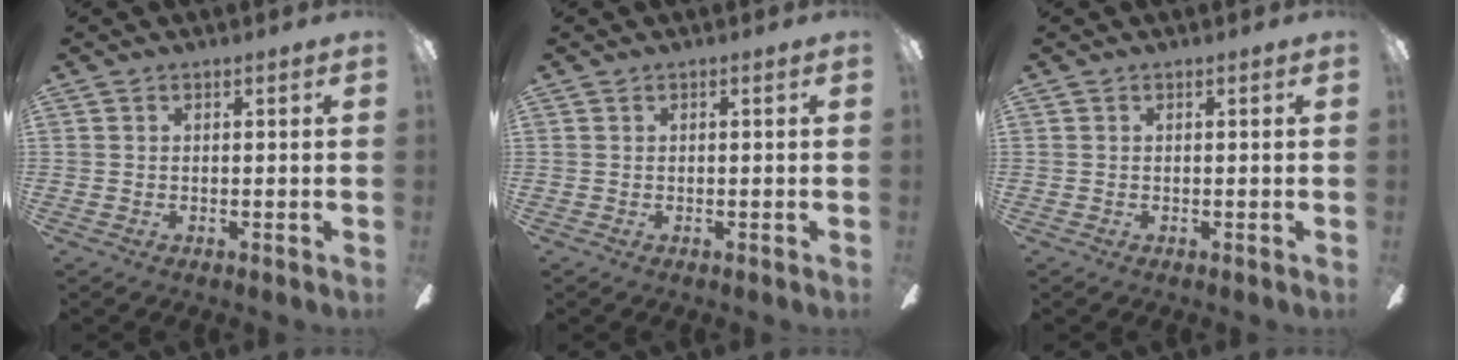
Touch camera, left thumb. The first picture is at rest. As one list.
[{"total": 0.0}, {"total": 0.0}]